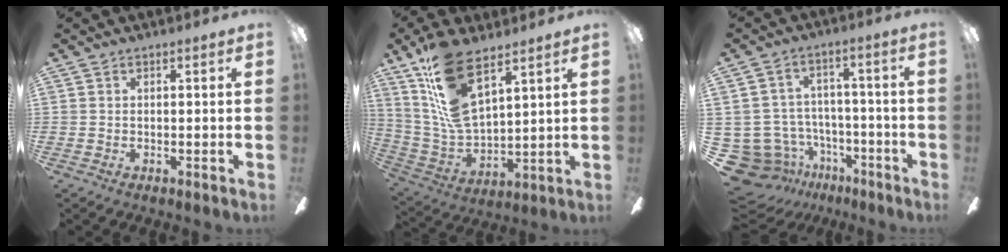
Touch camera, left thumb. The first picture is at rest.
{"total": 17.3, "force": [10.5, 7.2, 11.7], "torque": [-0.252, -0.045, 0.191]}
{"total": 11.0, "force": [-6.1, 8.5, 3.3], "torque": [-0.103, 0.034, -0.104]}